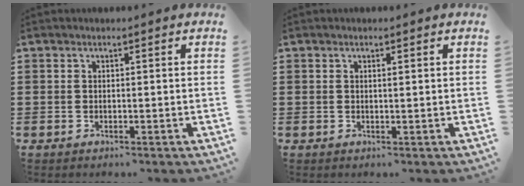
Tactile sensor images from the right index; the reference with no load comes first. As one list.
[{"total": 0.7, "force": [0.3, 0.0, 0.6], "torque": [-0.013, 0.000, 0.005]}]